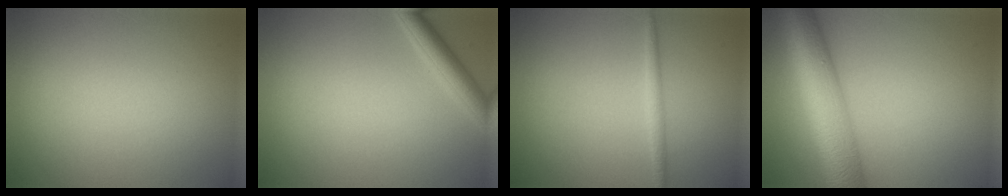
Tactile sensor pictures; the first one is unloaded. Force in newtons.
{"total": 2.8, "press": 2.8, "slide": 0.1}
{"total": 1.2, "press": 1.2, "slide": 0.1}
{"total": 9.4, "press": 9.4, "slide": 0.3}